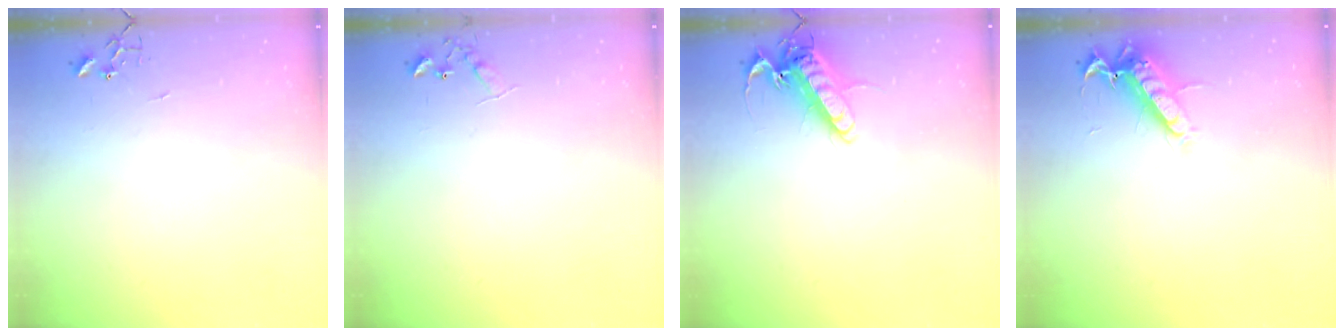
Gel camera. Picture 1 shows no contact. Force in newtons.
{"total": 7.0, "press": 7.0, "slide": 0.8}
{"total": 13.4, "press": 13.2, "slide": 2.1}
{"total": 12.9, "press": 12.8, "slide": 1.4}